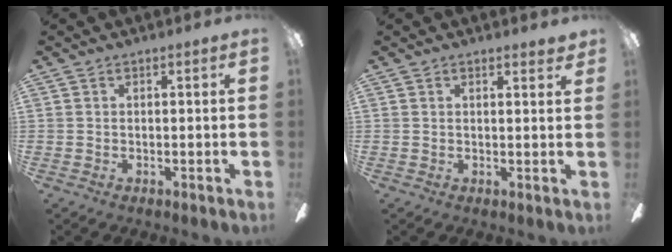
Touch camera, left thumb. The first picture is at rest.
{"total": 1.6, "force": [1.4, 0.2, 0.8], "torque": [-0.001, -0.009, 0.022]}